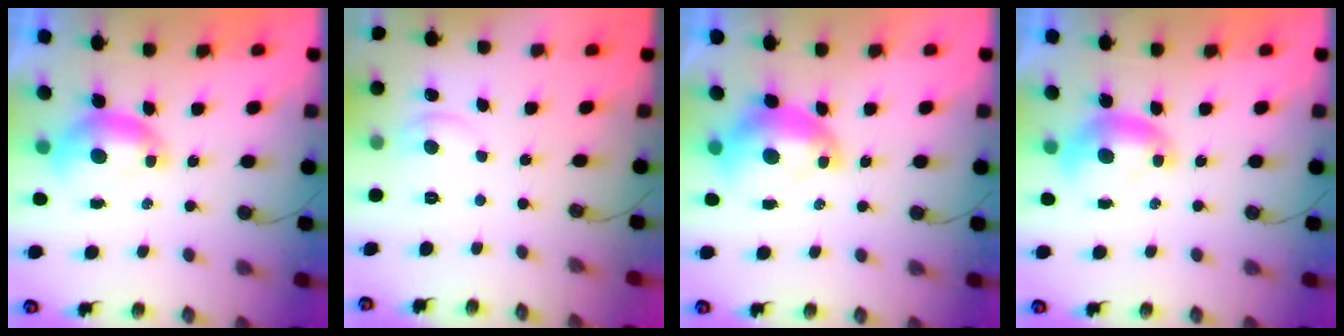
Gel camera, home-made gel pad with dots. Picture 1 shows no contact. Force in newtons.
{"total": 1.5, "press": 1.4, "slide": 0.5}
{"total": 2.4, "press": 2.3, "slide": 0.7}
{"total": 0.0}